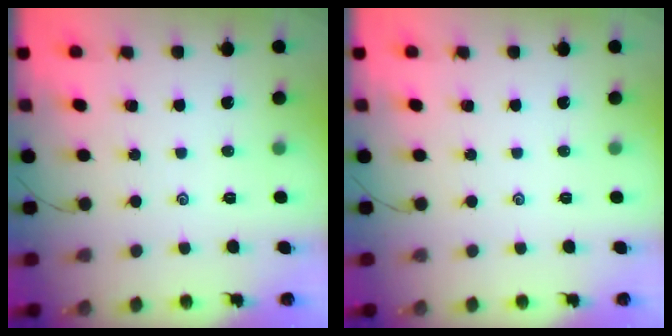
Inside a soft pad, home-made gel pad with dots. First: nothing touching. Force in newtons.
{"total": 0.0}